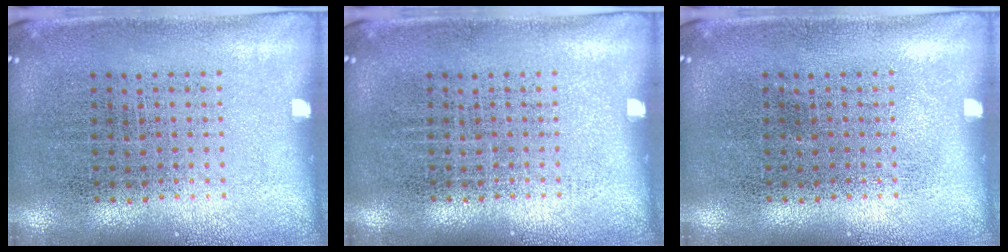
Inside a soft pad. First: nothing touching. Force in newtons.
{"total": 0.0}
{"total": 0.0}